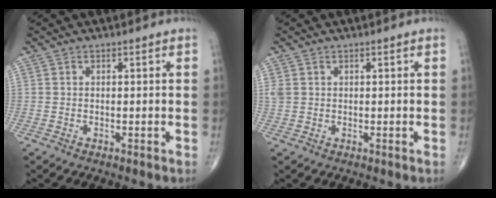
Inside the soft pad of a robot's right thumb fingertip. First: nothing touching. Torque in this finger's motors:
{"motor_torque": [0.05, -0.12, 0.23, 0.42, 0.04]}